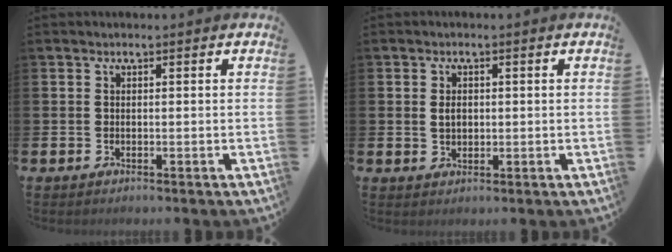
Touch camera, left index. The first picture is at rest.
{"total": 1.8, "force": [0.3, 1.4, 1.2], "torque": [-0.005, 0.000, 0.000]}